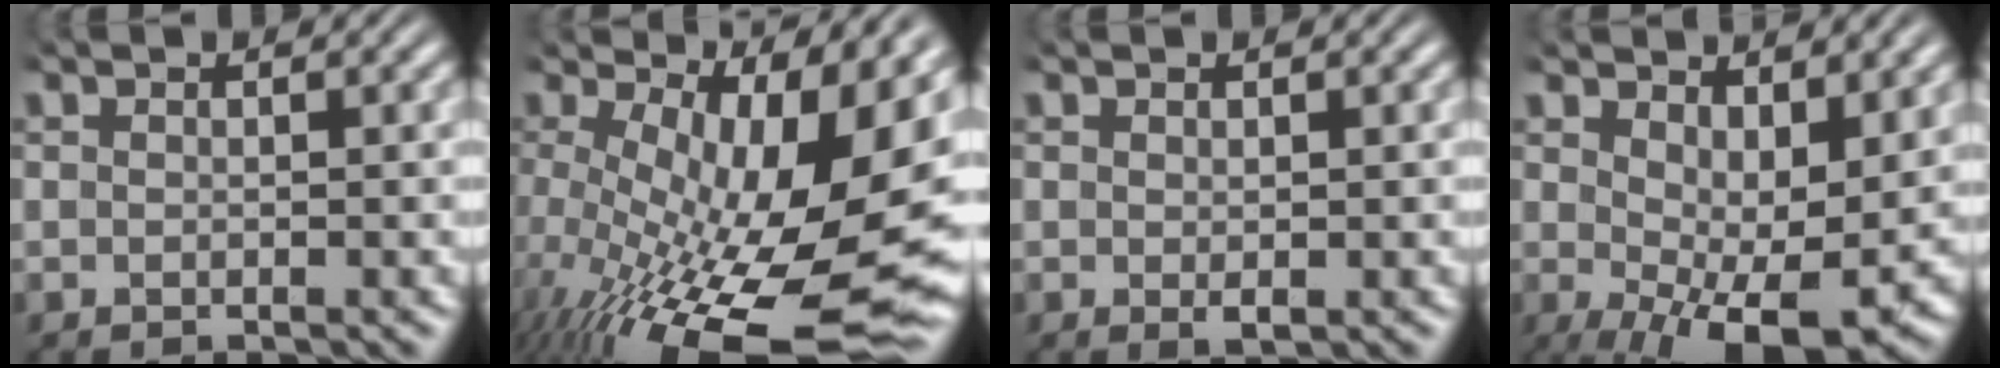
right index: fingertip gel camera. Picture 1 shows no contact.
{"total": 13.2, "force": [-3.4, 5.3, 11.6], "torque": [-0.184, -0.039, -0.026]}
{"total": 0.9, "force": [0.0, 0.6, 0.7], "torque": [-0.014, -0.004, 0.002]}
{"total": 7.1, "force": [-2.3, 2.7, 6.2], "torque": [-0.088, -0.039, -0.015]}